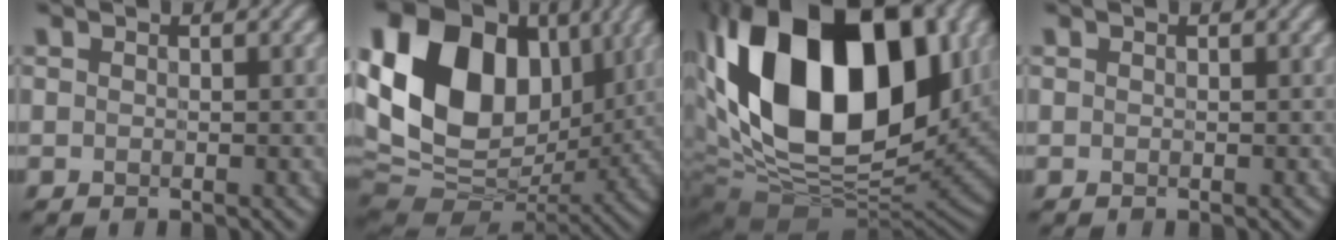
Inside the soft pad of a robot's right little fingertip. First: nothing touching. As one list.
[{"total": 19.8, "force": [4.2, 14.3, 12.9], "torque": [-0.254, 0.031, 0.077]}, {"total": 19.3, "force": [4.7, 12.0, 14.3], "torque": [-0.274, 0.014, 0.082]}, {"total": 0.0}]